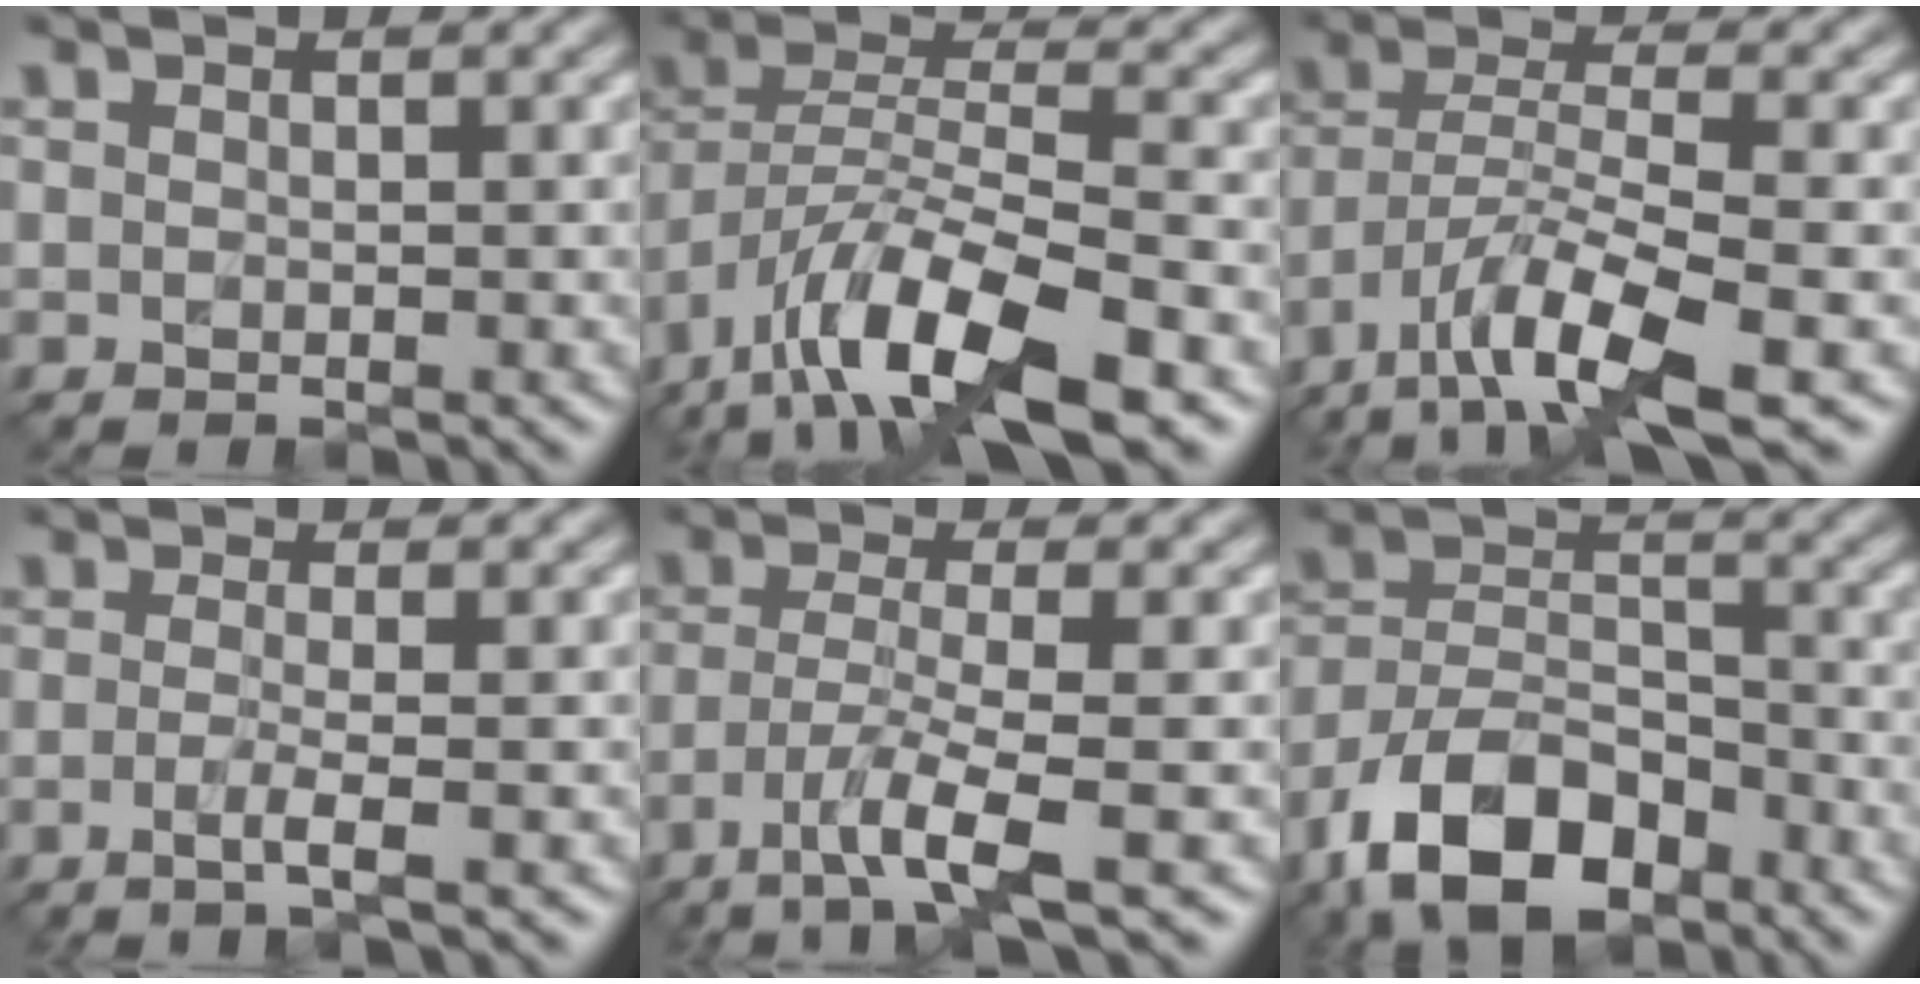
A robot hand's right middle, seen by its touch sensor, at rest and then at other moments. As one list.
[{"total": 11.7, "force": [-6.8, 4.5, 8.5], "torque": [-0.156, -0.004, -0.132]}, {"total": 8.4, "force": [-5.0, 2.4, 6.3], "torque": [-0.117, 0.000, -0.098]}, {"total": 2.8, "force": [-0.9, 0.7, 2.5], "torque": [-0.041, -0.005, -0.028]}, {"total": 5.6, "force": [-3.1, 0.9, 4.5], "torque": [-0.084, -0.004, -0.062]}, {"total": 10.5, "force": [-6.8, 5.4, 5.9], "torque": [-0.109, 0.004, -0.133]}]